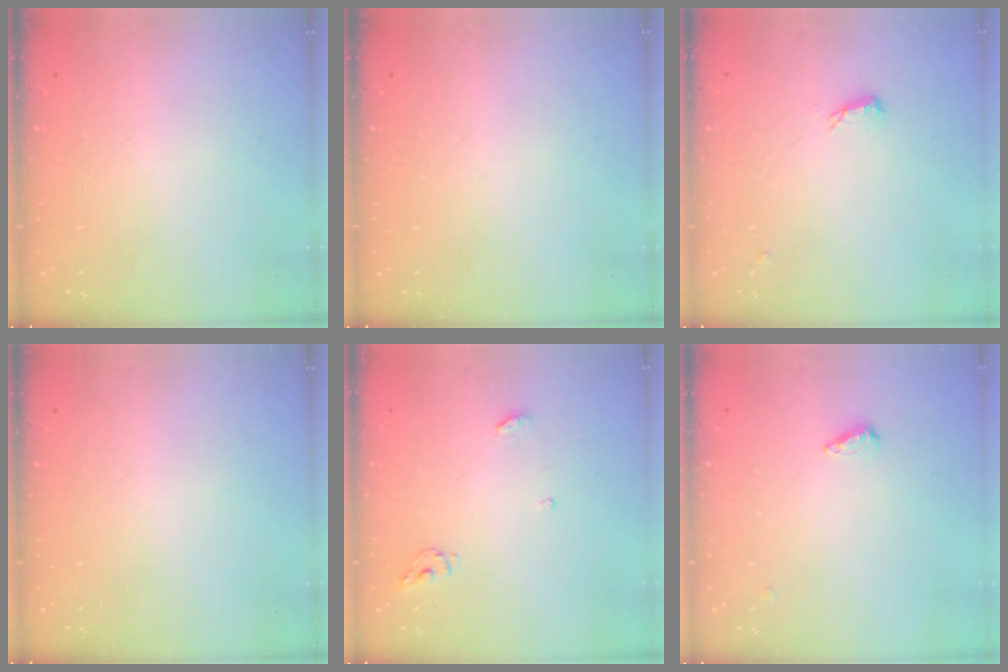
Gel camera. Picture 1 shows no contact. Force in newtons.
{"total": 0.0}
{"total": 6.1, "press": 5.8, "slide": 1.6}
{"total": 0.0}
{"total": 4.4, "press": 4.4, "slide": 0.3}
{"total": 3.2, "press": 3.1, "slide": 0.3}